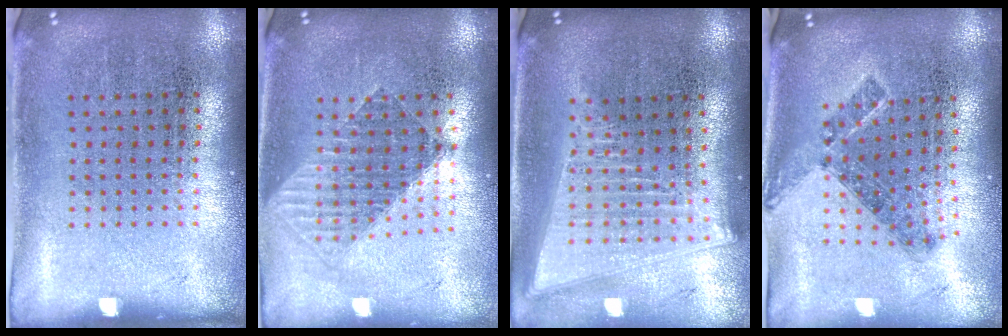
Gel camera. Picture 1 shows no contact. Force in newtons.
{"total": 1.5, "press": 1.3, "slide": 0.9}
{"total": 2.1, "press": 1.8, "slide": 1.1}
{"total": 0.8, "press": 0.7, "slide": 0.4}